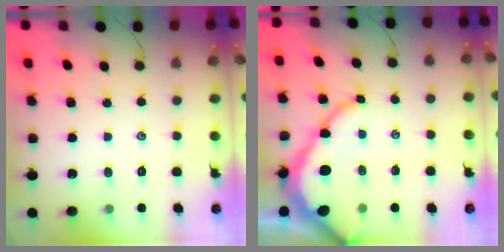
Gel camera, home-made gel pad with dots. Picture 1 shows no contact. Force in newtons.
{"total": 10.5, "press": 10.4, "slide": 1.1}